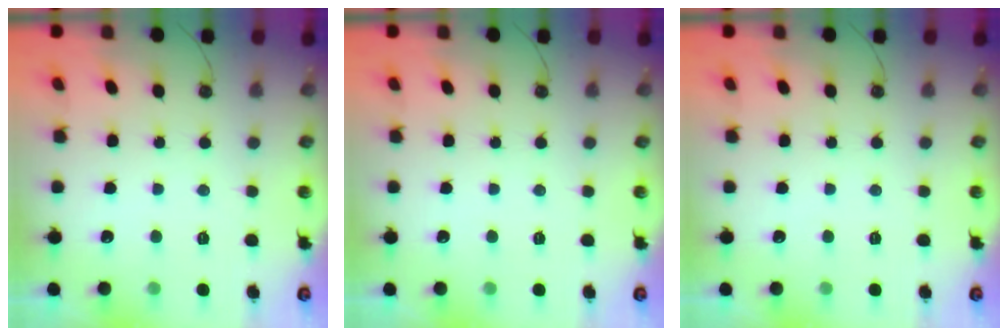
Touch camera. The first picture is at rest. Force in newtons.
{"total": 0.0}
{"total": 0.0}